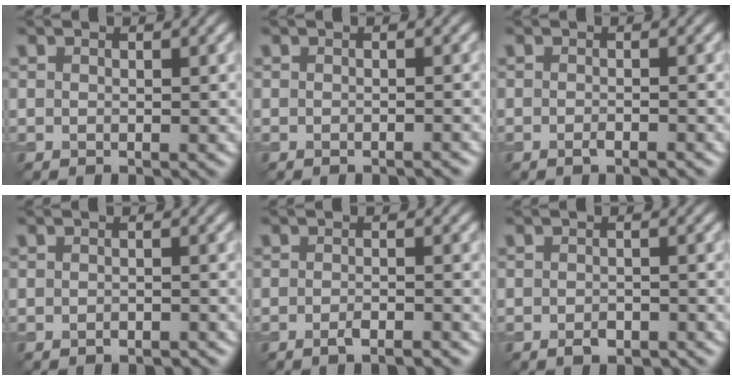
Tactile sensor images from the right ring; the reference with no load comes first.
{"total": 0.7, "force": [-0.6, 0.1, 0.3], "torque": [-0.003, 0.001, -0.009]}
{"total": 1.1, "force": [-0.7, 0.2, 0.8], "torque": [-0.014, -0.002, -0.013]}
{"total": 1.1, "force": [-1.0, 0.4, 0.4], "torque": [-0.006, 0.000, -0.015]}
{"total": 1.9, "force": [-1.4, 0.4, 1.2], "torque": [-0.014, 0.002, -0.026]}
{"total": 1.9, "force": [-1.3, 1.0, 1.0], "torque": [-0.015, 0.001, -0.023]}